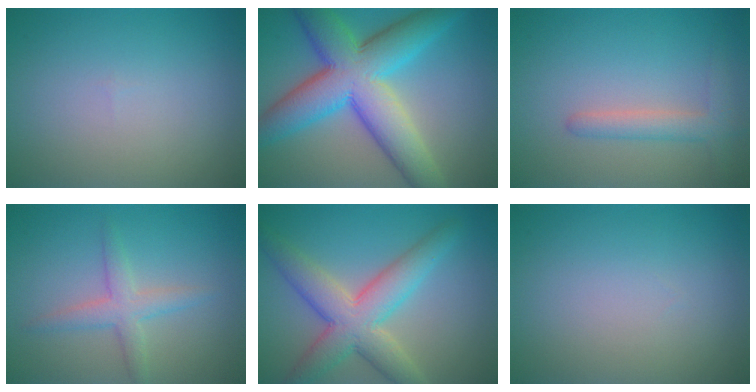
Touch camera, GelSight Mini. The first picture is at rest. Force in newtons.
{"total": 11.4, "press": 11.4, "slide": 0.1}
{"total": 2.4, "press": 2.4, "slide": 0.3}
{"total": 2.7, "press": 2.7, "slide": 0.1}
{"total": 6.9, "press": 6.9, "slide": 0.2}
{"total": 0.0}